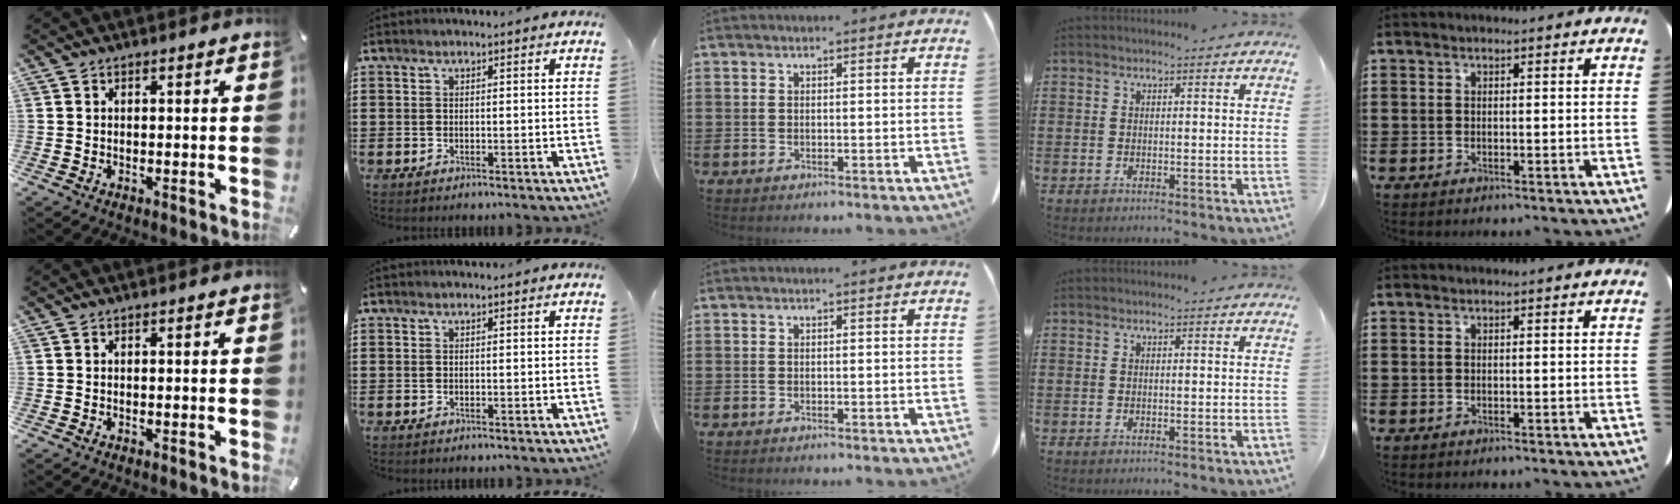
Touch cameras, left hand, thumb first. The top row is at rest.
{}